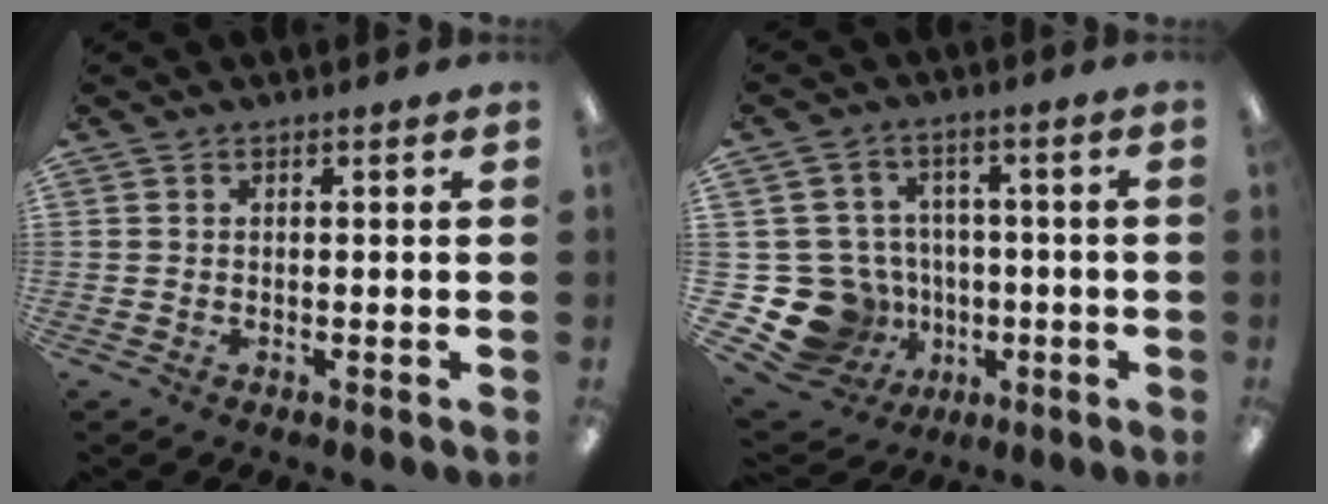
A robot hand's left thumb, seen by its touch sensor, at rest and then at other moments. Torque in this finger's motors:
{"motor_torque": [-0.01, 0.10, 0.12, 0.09, 0.00]}